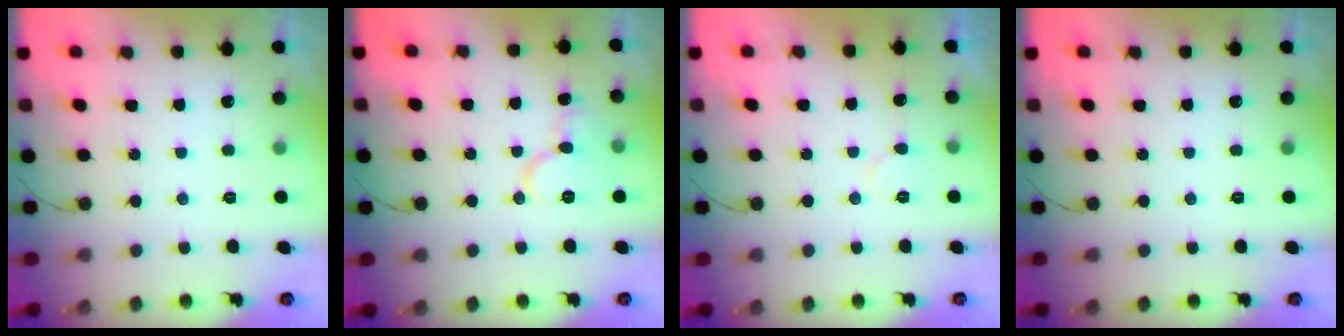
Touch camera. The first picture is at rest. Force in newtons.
{"total": 10.6, "press": 10.6, "slide": 1.1}
{"total": 3.8, "press": 3.8, "slide": 0.3}
{"total": 0.0}